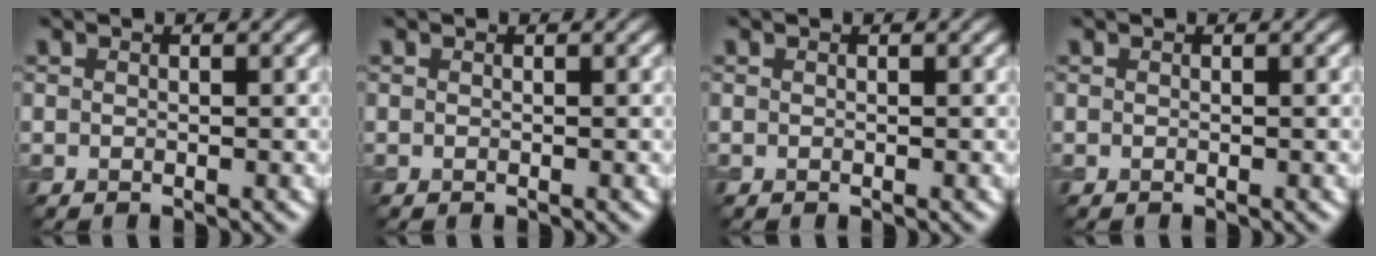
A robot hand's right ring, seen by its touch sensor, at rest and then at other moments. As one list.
[{"total": 0.0}, {"total": 0.0}, {"total": 0.0}]